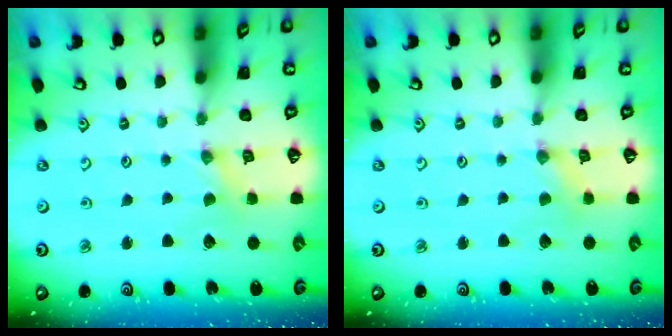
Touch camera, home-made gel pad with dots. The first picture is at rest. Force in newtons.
{"total": 1.8, "press": 1.8, "slide": 0.4}